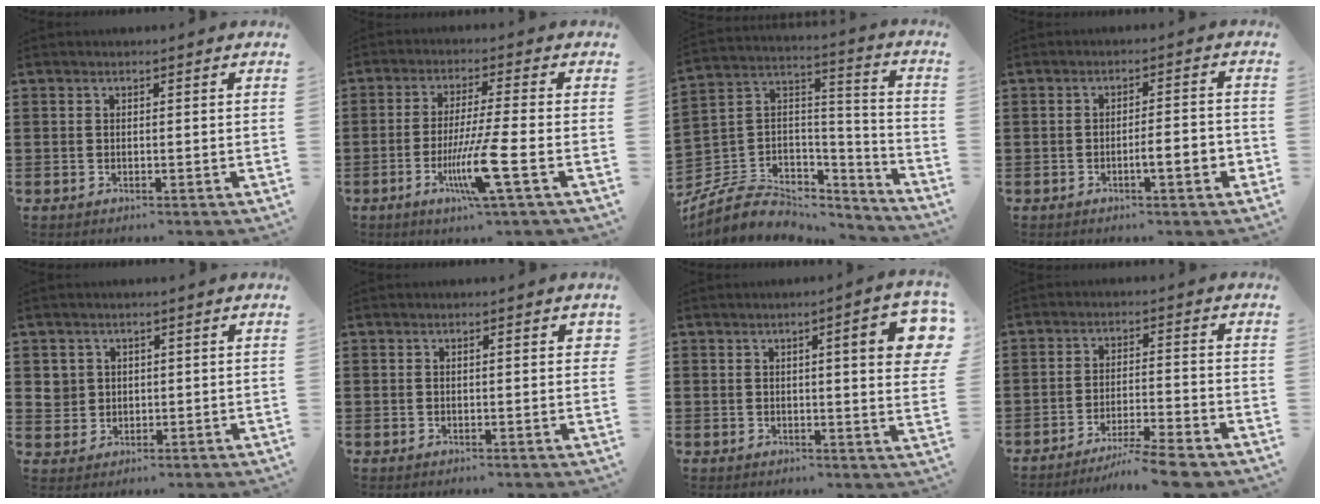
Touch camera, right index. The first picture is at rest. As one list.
[{"total": 9.4, "force": [-3.4, 0.1, 8.8], "torque": [-0.172, -0.021, -0.065]}, {"total": 7.1, "force": [-4.8, 5.0, 1.6], "torque": [-0.052, 0.002, -0.090]}, {"total": 4.2, "force": [-1.6, 0.5, 3.8], "torque": [-0.062, -0.001, -0.028]}, {"total": 3.1, "force": [1.1, 2.8, 0.5], "torque": [-0.023, 0.010, 0.021]}, {"total": 1.0, "force": [0.3, 0.2, 1.0], "torque": [-0.020, 0.002, 0.005]}, {"total": 7.8, "force": [2.5, 1.2, 7.2], "torque": [-0.104, -0.003, 0.034]}, {"total": 5.7, "force": [-5.1, -0.4, 2.5], "torque": [-0.047, -0.014, -0.099]}]